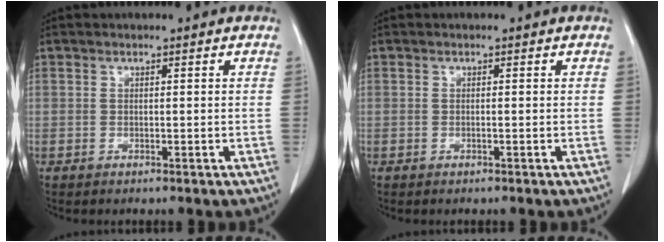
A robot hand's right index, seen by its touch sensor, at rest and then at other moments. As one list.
[{"total": 0.0}]